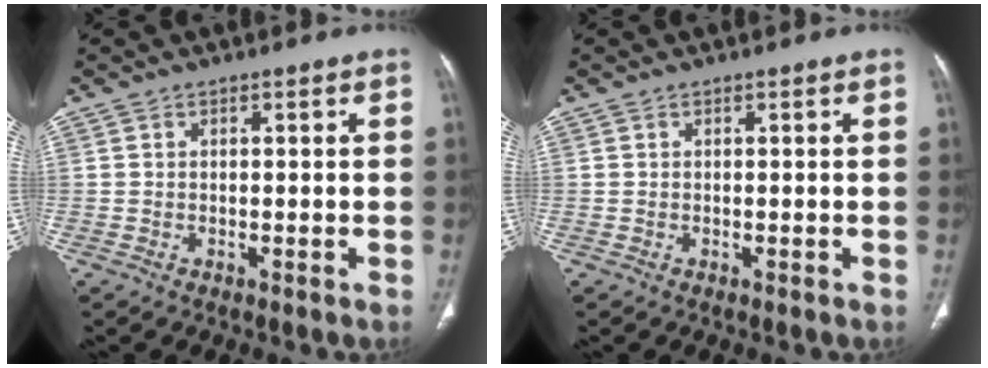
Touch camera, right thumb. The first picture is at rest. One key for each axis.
{"total": 0.0}